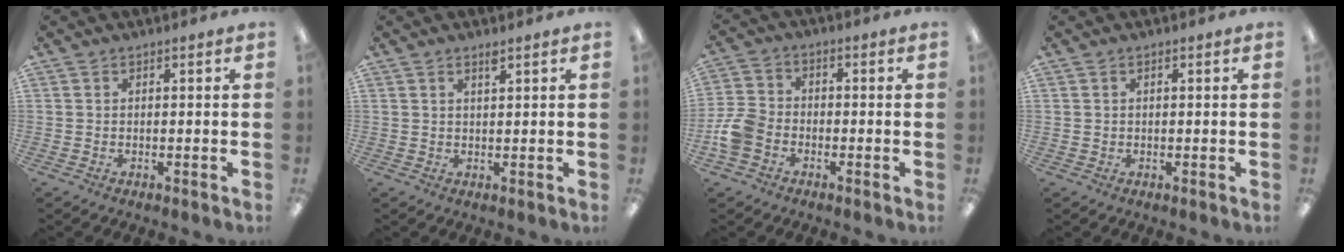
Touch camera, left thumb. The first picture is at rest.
{"total": 1.6, "force": [1.3, 0.2, 0.8], "torque": [-0.019, -0.001, 0.024]}
{"total": 7.7, "force": [-3.2, 5.8, 4.0], "torque": [-0.086, 0.024, -0.059]}
{"total": 0.6, "force": [0.2, 0.6, 0.1], "torque": [-0.002, 0.006, 0.003]}